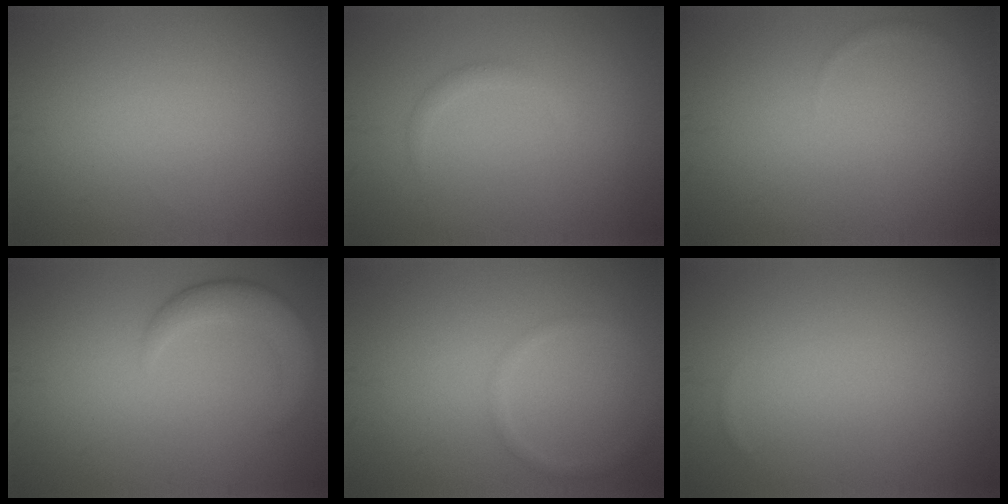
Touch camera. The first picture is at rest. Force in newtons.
{"total": 1.0, "press": 1.0, "slide": 0.0}
{"total": 0.5, "press": 0.5, "slide": 0.0}
{"total": 3.7, "press": 3.7, "slide": 0.4}
{"total": 1.1, "press": 1.1, "slide": 0.1}
{"total": 0.0}